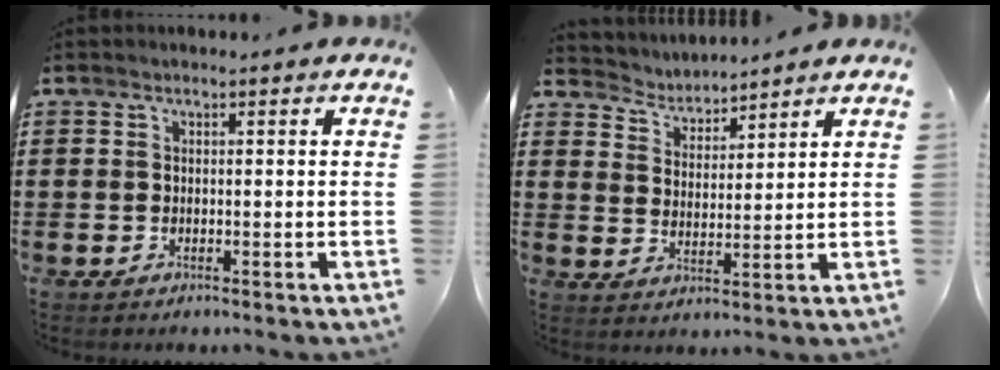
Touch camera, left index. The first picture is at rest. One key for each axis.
{"total": 3.7, "fx": 3.7, "fy": 0.6, "fz": -0.5, "tx": -0.009, "ty": -0.019, "tz": 0.064}